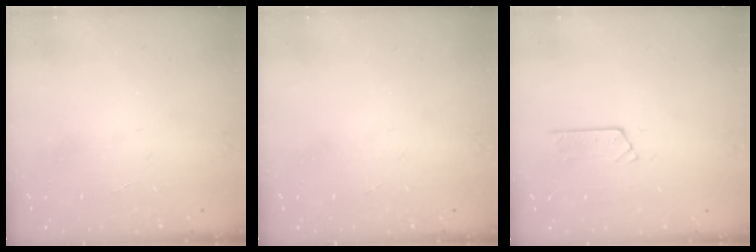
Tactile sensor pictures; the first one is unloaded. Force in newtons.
{"total": 0.0}
{"total": 2.5, "press": 2.5, "slide": 0.2}